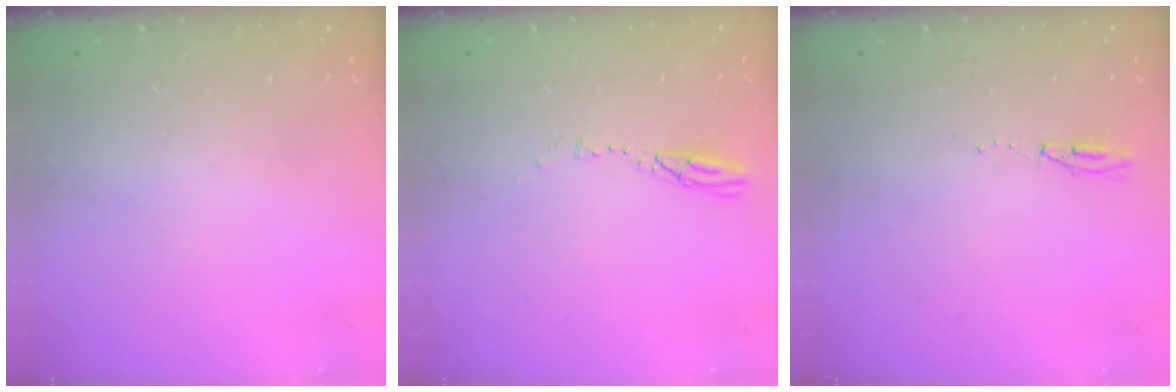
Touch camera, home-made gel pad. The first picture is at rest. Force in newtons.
{"total": 5.2, "press": 5.2, "slide": 0.4}
{"total": 5.0, "press": 3.7, "slide": 3.3}